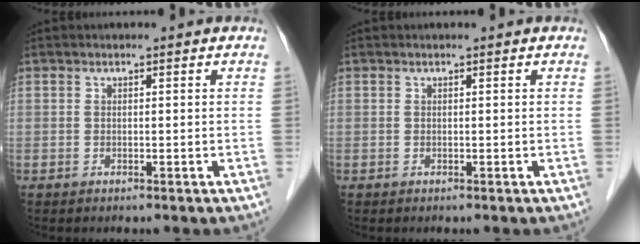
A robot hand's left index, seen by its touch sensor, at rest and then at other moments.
{"total": 0.0}